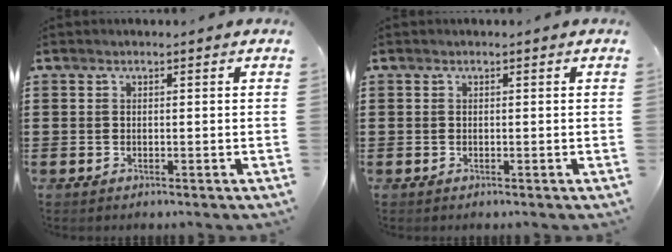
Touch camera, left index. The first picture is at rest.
{"total": 0.0}